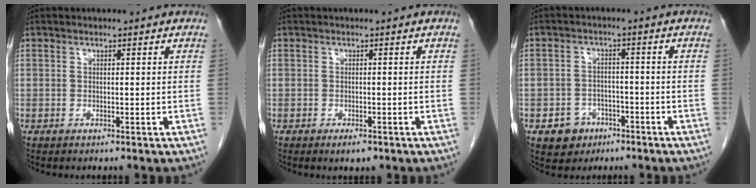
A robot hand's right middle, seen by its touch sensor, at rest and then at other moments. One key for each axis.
{"total": 1.7, "fx": -1.1, "fy": 0.5, "fz": 1.2, "tx": -0.020, "ty": -0.003, "tz": -0.011}
{"total": 4.9, "fx": -2.6, "fy": 3.9, "fz": 1.1, "tx": -0.016, "ty": 0.010, "tz": -0.035}